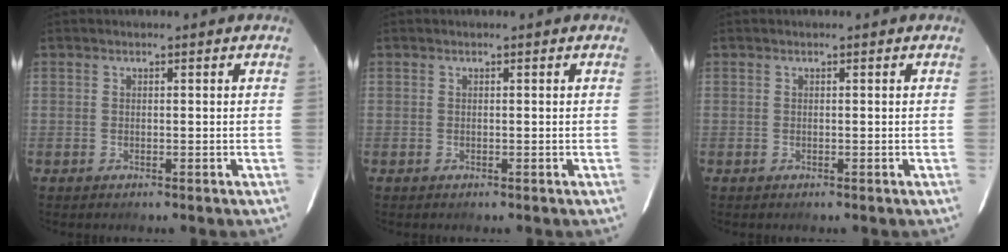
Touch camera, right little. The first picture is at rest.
{"total": 0.0}
{"total": 0.0}